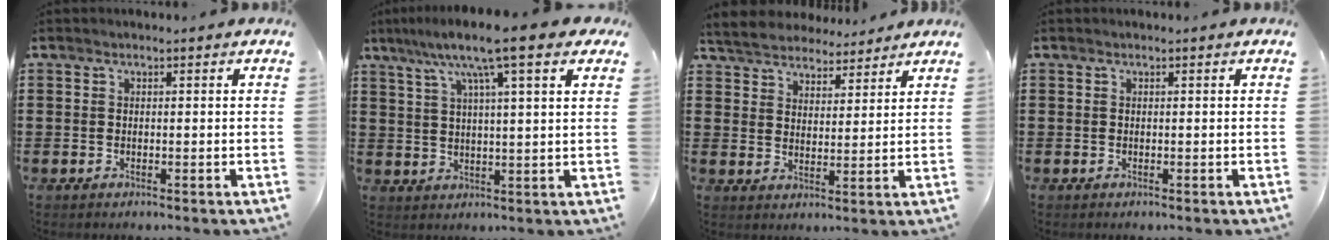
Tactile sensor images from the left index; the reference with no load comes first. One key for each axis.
{"total": 10.6, "fx": 6.7, "fy": 1.7, "fz": 8.1, "tx": -0.159, "ty": -0.009, "tz": 0.109}
{"total": 4.9, "fx": 4.7, "fy": 1.2, "fz": 0.0, "tx": -0.024, "ty": -0.018, "tz": 0.084}
{"total": 0.0}